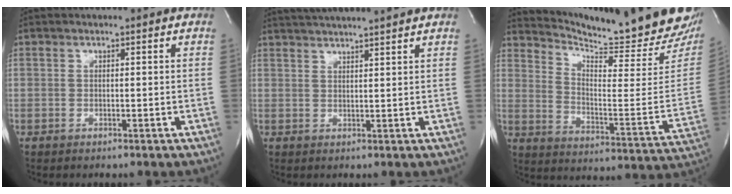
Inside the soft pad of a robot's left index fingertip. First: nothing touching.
{"total": 8.8, "force": [8.1, -1.1, 3.2], "torque": [-0.063, 0.020, 0.116]}
{"total": 22.8, "force": [20.9, 1.2, 8.9], "torque": [-0.148, -0.115, 0.271]}